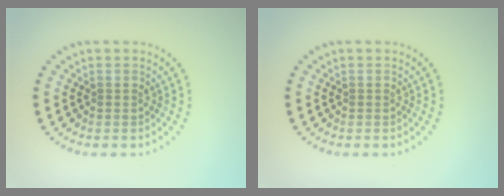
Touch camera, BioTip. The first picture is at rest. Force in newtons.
{"total": 0.0}